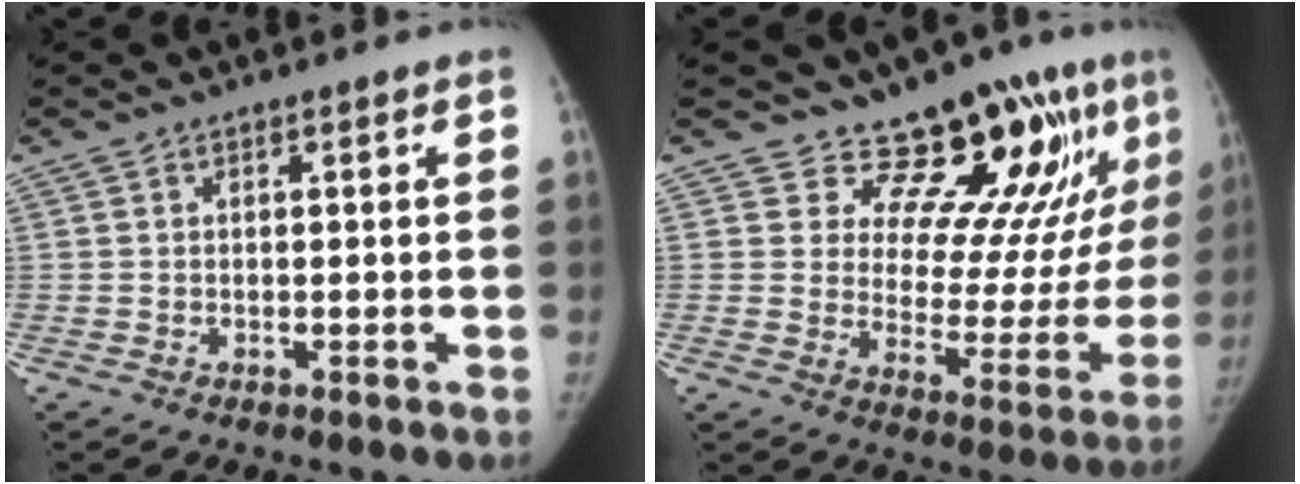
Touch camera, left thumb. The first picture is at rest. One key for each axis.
{"total": 17.9, "fx": 12.9, "fy": 6.9, "fz": 10.2, "tx": -0.075, "ty": -0.105, "tz": 0.179}